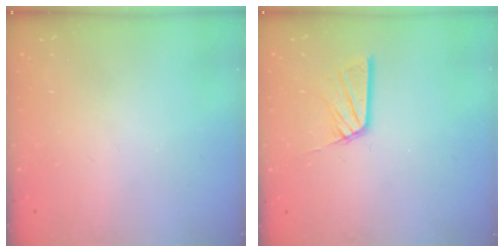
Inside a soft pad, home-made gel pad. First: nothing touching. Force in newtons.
{"total": 10.4, "press": 10.4, "slide": 1.0}